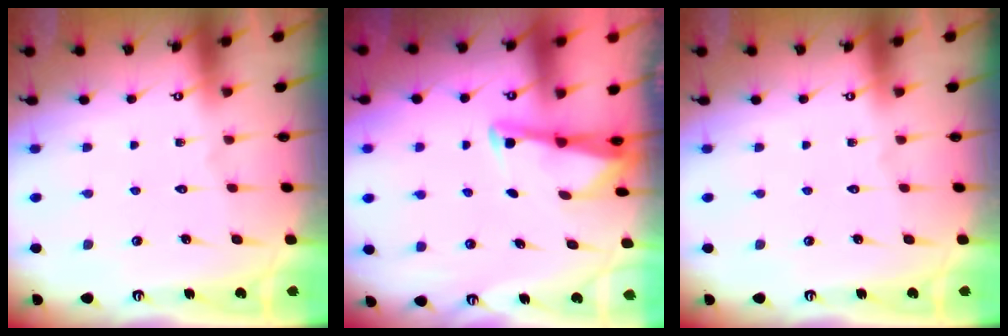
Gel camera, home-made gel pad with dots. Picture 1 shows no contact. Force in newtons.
{"total": 2.9, "press": 2.9, "slide": 0.2}
{"total": 0.0}